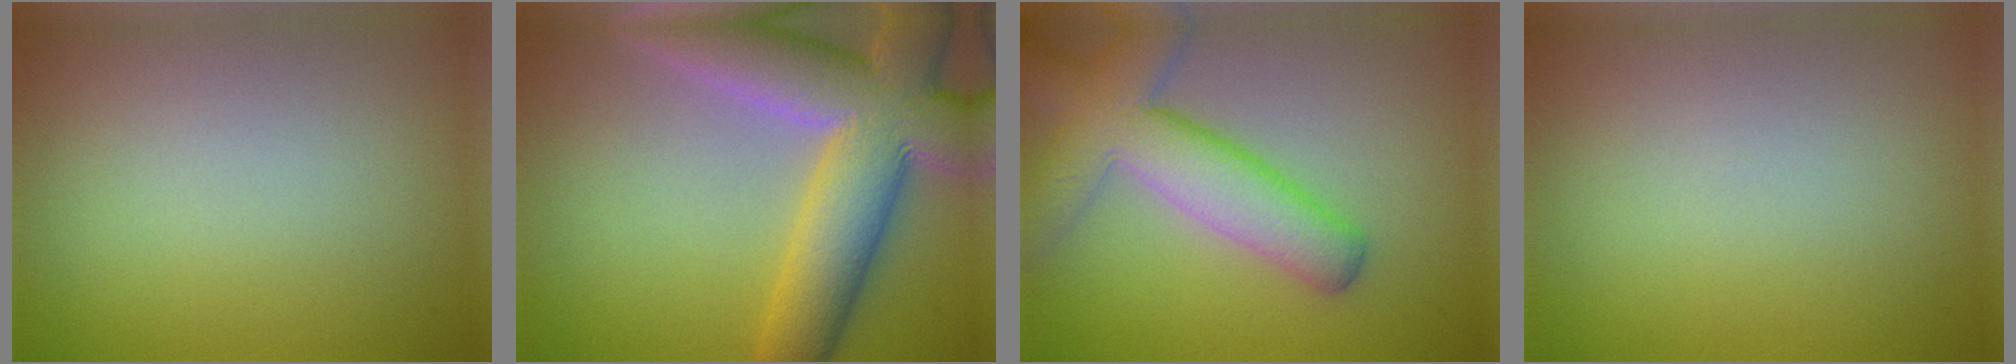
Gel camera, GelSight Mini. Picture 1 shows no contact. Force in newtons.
{"total": 11.6, "press": 11.5, "slide": 1.3}
{"total": 7.3, "press": 7.2, "slide": 0.4}
{"total": 0.0}